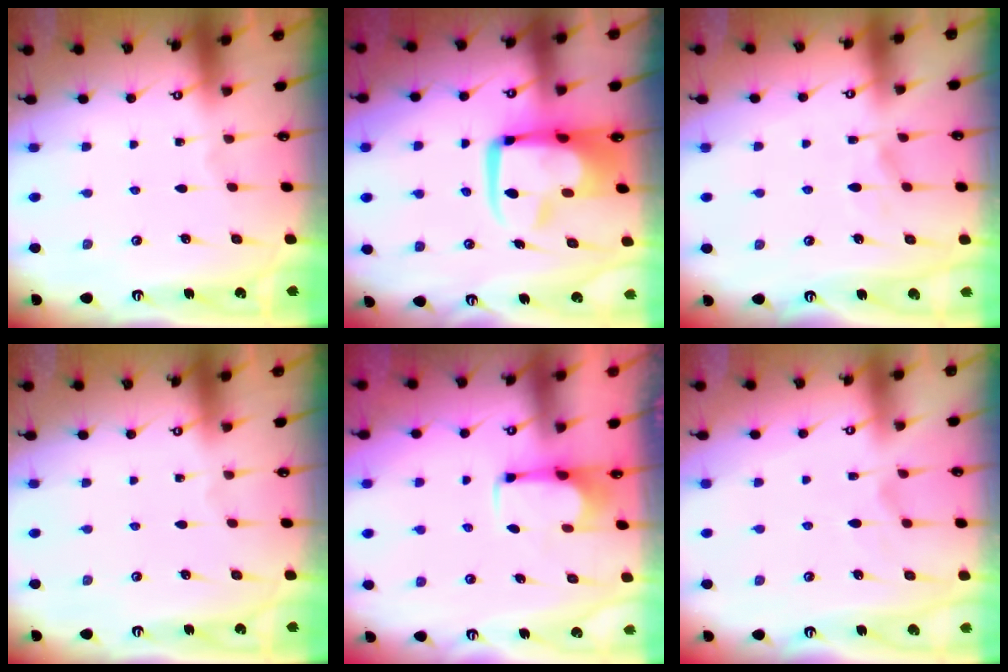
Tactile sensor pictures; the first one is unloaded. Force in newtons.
{"total": 13.2, "press": 13.0, "slide": 1.9}
{"total": 5.6, "press": 5.6, "slide": 0.5}
{"total": 0.0}
{"total": 2.6, "press": 2.4, "slide": 0.9}
{"total": 1.8, "press": 1.3, "slide": 1.2}